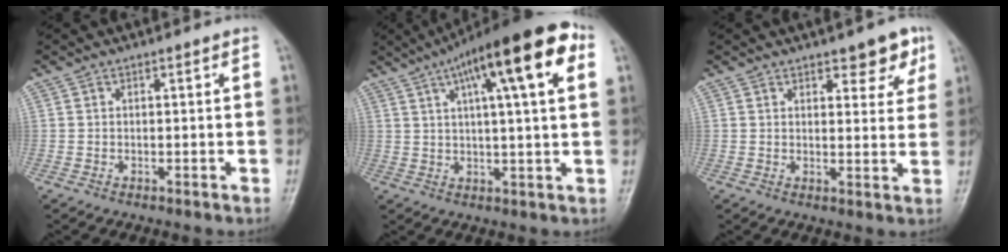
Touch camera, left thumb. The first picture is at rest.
{"total": 18.8, "force": [7.8, 4.3, 16.5], "torque": [-0.241, 0.019, 0.111]}
{"total": 6.2, "force": [3.8, 2.7, 4.1], "torque": [-0.022, -0.019, 0.045]}